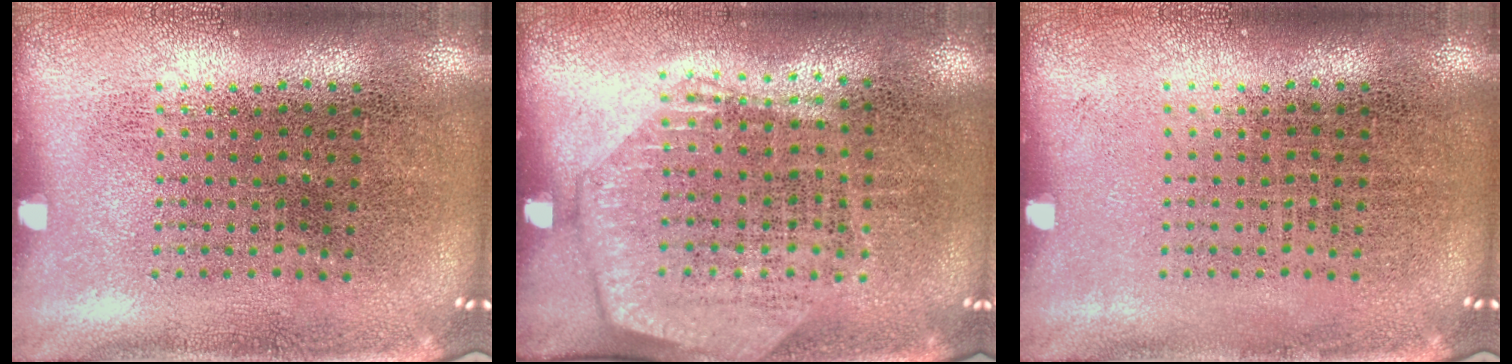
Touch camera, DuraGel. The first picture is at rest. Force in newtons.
{"total": 1.4, "press": 1.3, "slide": 0.6}
{"total": 0.0}